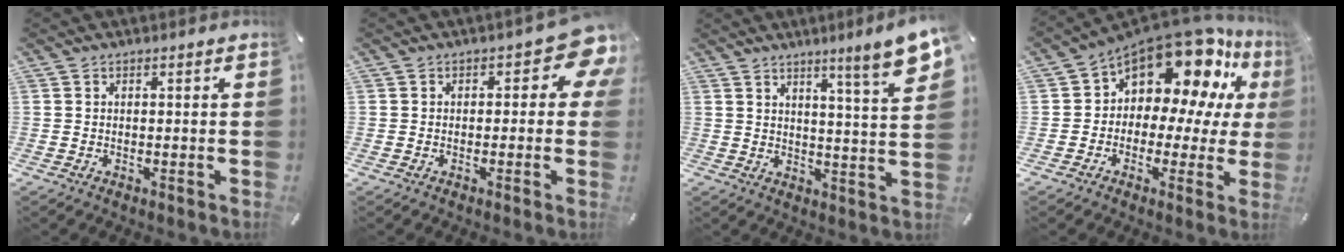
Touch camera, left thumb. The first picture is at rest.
{"total": 7.6, "force": [2.2, 3.8, 6.2], "torque": [-0.078, -0.012, 0.034]}
{"total": 10.6, "force": [7.0, 0.3, 7.9], "torque": [-0.117, -0.051, 0.110]}
{"total": 15.7, "force": [10.3, 8.0, 8.8], "torque": [-0.141, -0.092, 0.177]}